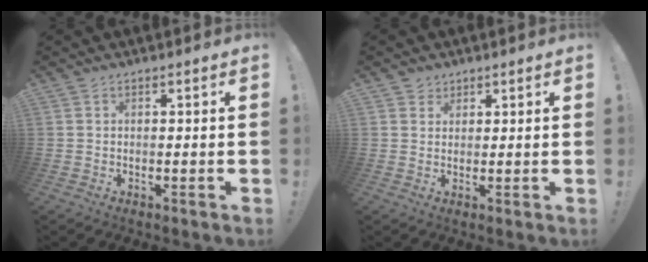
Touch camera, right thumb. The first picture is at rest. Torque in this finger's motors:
{"motor_torque": [0.17, -0.32, -0.05, 0.07, 0.00]}